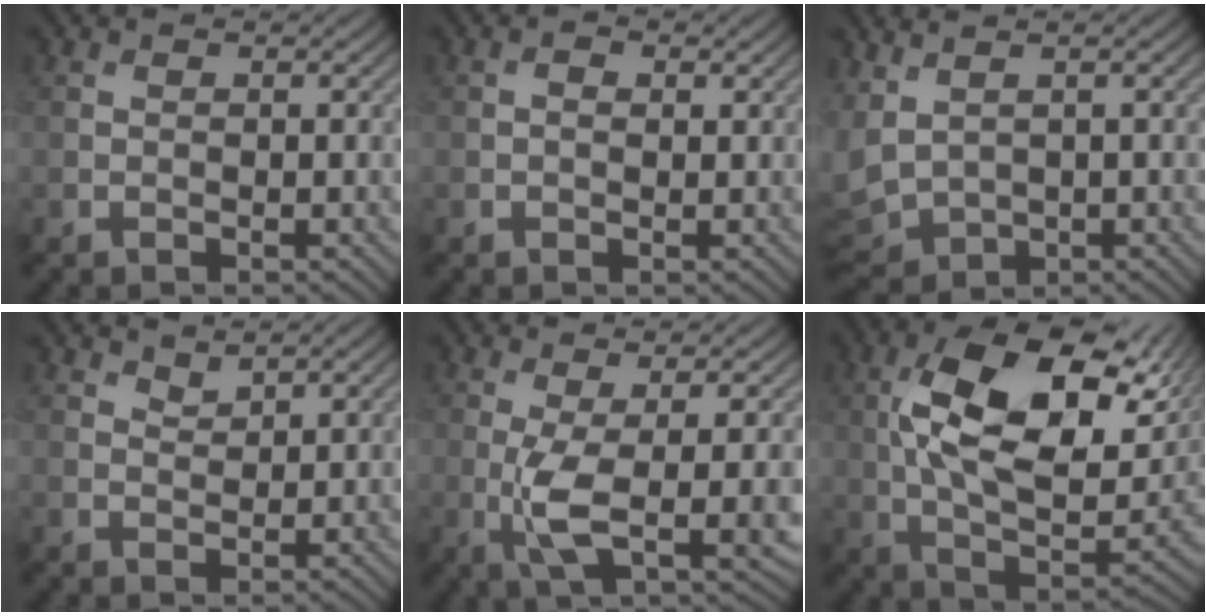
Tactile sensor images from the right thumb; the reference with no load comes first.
{"total": 1.3, "force": [0.2, 0.8, 1.0], "torque": [-0.016, 0.000, 0.000]}
{"total": 5.2, "force": [0.4, 3.6, 3.8], "torque": [-0.127, -0.014, 0.011]}
{"total": 1.6, "force": [1.4, 0.6, 0.5], "torque": [-0.015, -0.003, 0.030]}
{"total": 7.0, "force": [-0.7, 1.8, 6.7], "torque": [-0.136, -0.007, -0.010]}
{"total": 16.7, "force": [5.1, 8.2, 13.7], "torque": [-0.255, -0.003, 0.089]}